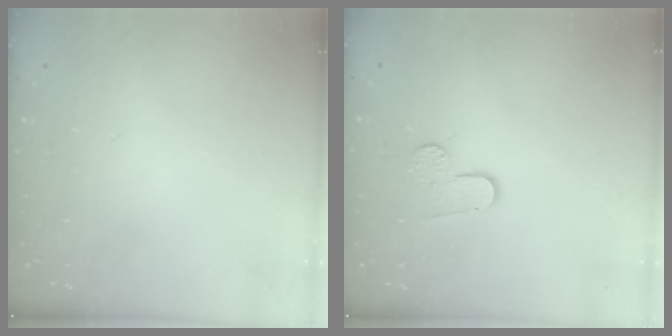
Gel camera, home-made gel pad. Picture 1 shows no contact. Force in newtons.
{"total": 5.7, "press": 5.7, "slide": 0.5}